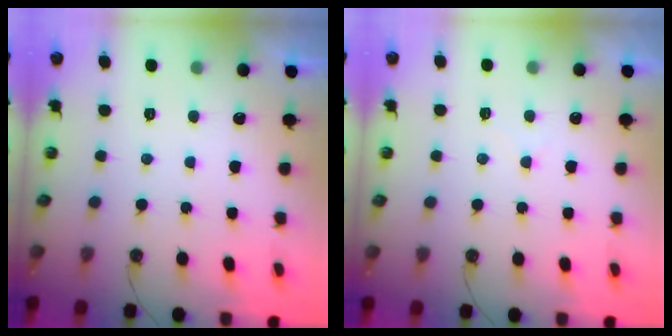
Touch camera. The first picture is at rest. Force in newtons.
{"total": 5.4, "press": 5.4, "slide": 0.7}